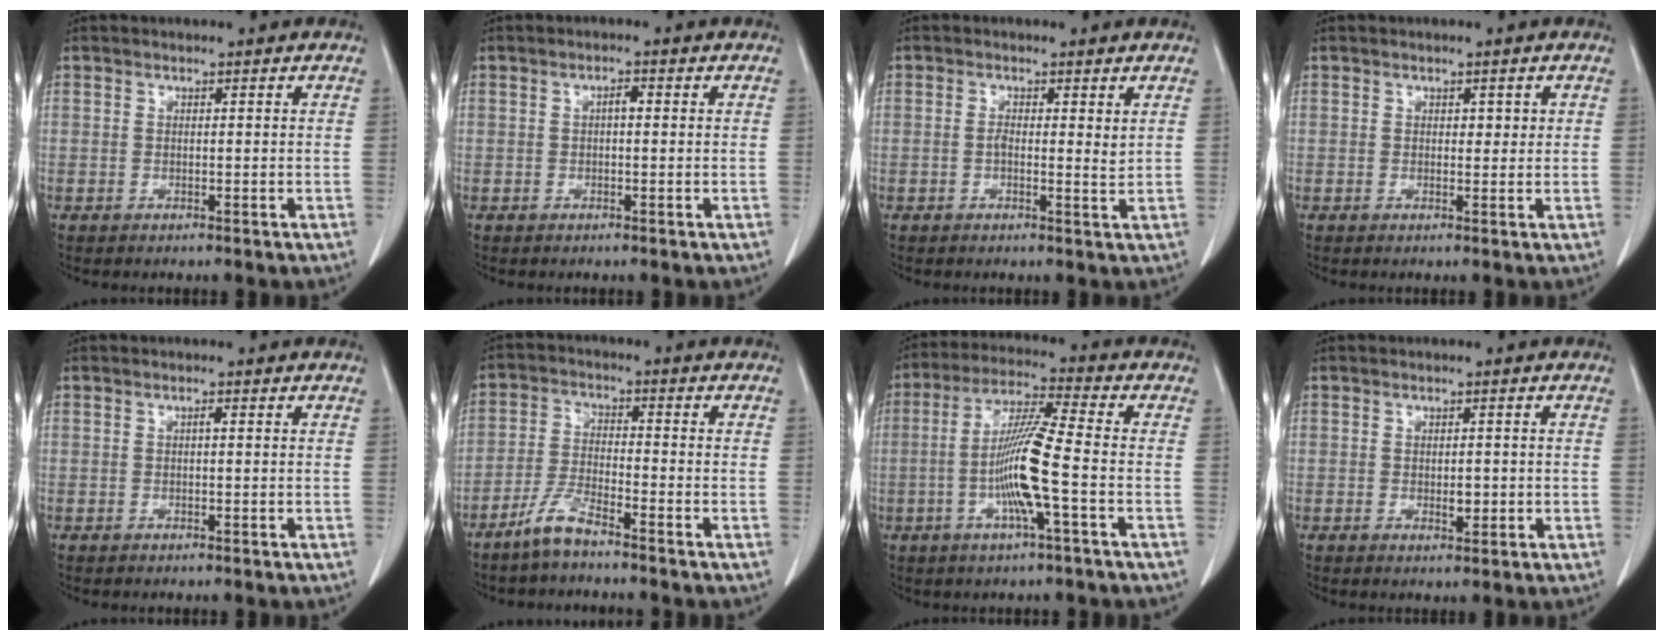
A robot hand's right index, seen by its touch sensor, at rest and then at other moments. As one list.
[{"total": 1.4, "force": [0.1, 0.5, 1.3], "torque": [-0.022, 0.004, 0.001]}, {"total": 2.4, "force": [0.6, 0.8, 2.2], "torque": [-0.033, 0.001, 0.009]}, {"total": 1.5, "force": [0.5, 0.9, 1.1], "torque": [-0.010, 0.001, 0.007]}, {"total": 0.6, "force": [0.0, 0.1, 0.6], "torque": [-0.013, 0.001, 0.001]}, {"total": 5.4, "force": [-4.3, 0.6, 3.2], "torque": [-0.076, -0.011, -0.089]}, {"total": 10.6, "force": [-2.4, -0.1, 10.3], "torque": [-0.201, 0.001, -0.050]}, {"total": 2.1, "force": [-0.2, 1.1, 1.7], "torque": [-0.023, 0.001, 0.004]}]